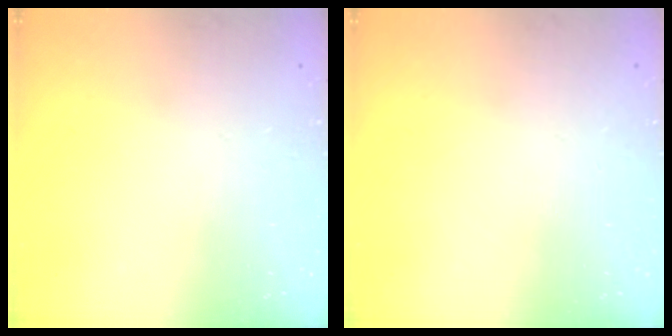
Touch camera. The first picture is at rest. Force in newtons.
{"total": 0.0}